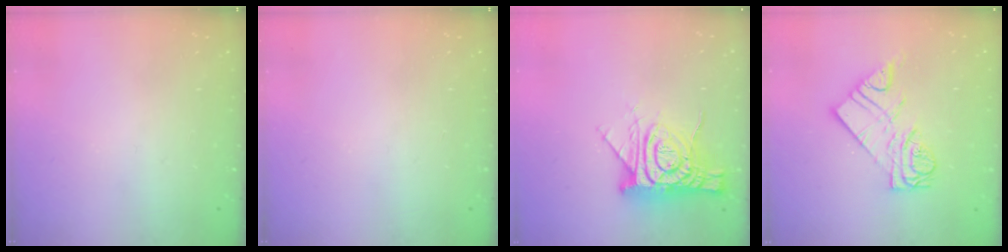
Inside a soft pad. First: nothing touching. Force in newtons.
{"total": 0.0}
{"total": 13.0, "press": 13.0, "slide": 1.4}
{"total": 11.0, "press": 11.0, "slide": 1.1}